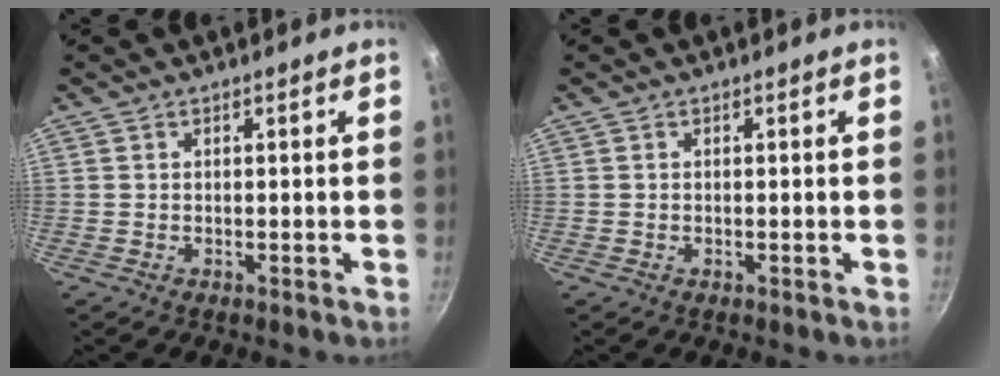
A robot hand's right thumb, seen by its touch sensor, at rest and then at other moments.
{"total": 0.0}